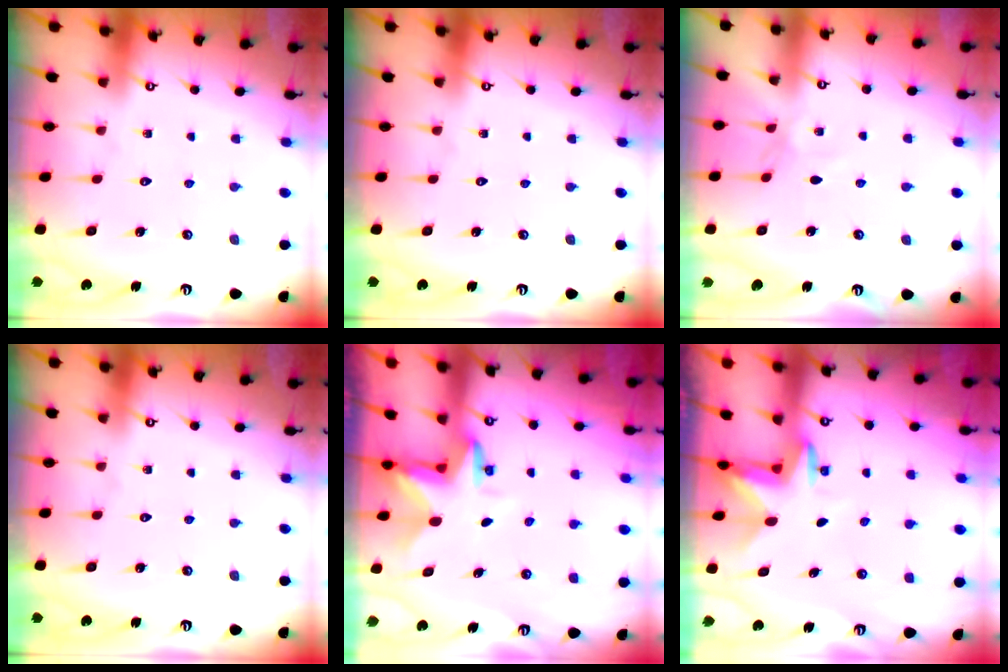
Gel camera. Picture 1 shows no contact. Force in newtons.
{"total": 0.0}
{"total": 1.4, "press": 1.3, "slide": 0.3}
{"total": 0.0}
{"total": 2.8, "press": 2.8, "slide": 0.2}
{"total": 2.6, "press": 2.6, "slide": 0.4}